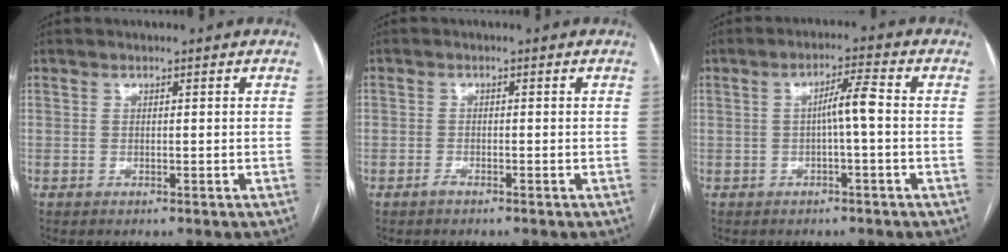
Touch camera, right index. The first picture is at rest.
{"total": 1.0, "force": [-0.8, 0.5, 0.2], "torque": [-0.001, 0.003, -0.015]}
{"total": 4.0, "force": [-0.3, 0.1, 4.0], "torque": [-0.068, 0.011, -0.003]}